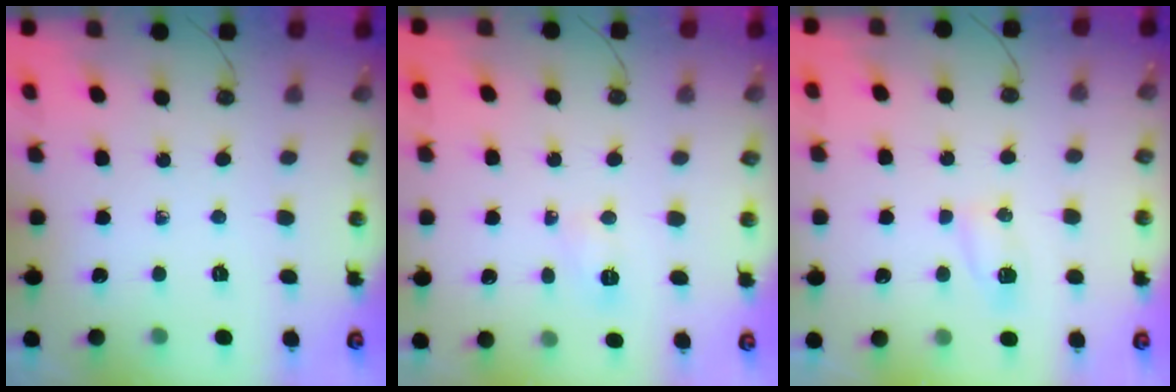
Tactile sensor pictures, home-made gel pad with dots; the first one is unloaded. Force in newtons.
{"total": 3.3, "press": 3.3, "slide": 0.6}
{"total": 4.7, "press": 4.7, "slide": 0.5}